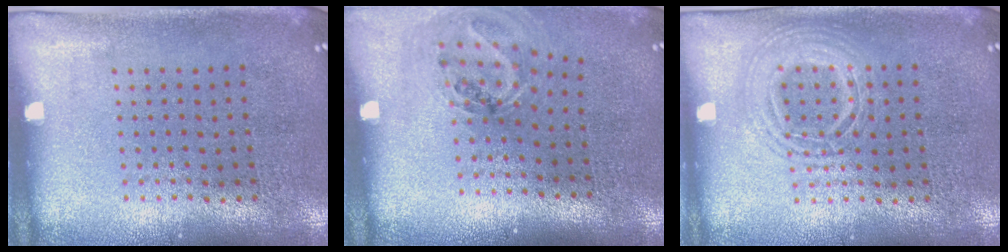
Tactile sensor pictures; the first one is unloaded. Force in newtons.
{"total": 1.1, "press": 1.1, "slide": 0.4}
{"total": 2.5, "press": 2.5, "slide": 0.3}